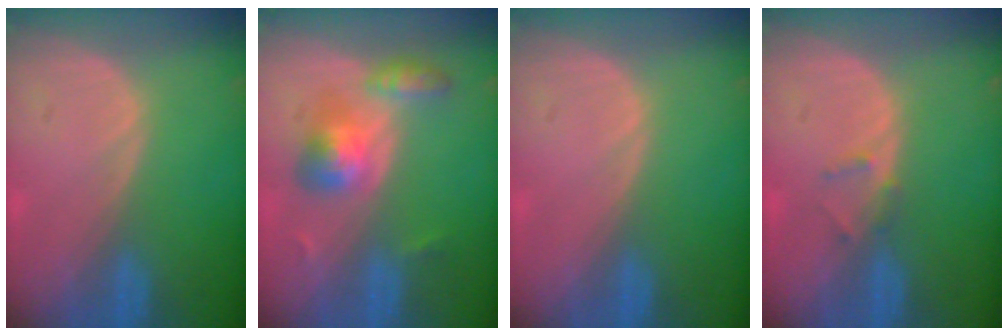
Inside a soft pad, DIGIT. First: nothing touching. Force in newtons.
{"total": 5.7, "press": 5.4, "slide": 1.6}
{"total": 0.0}
{"total": 1.3, "press": 1.1, "slide": 0.8}